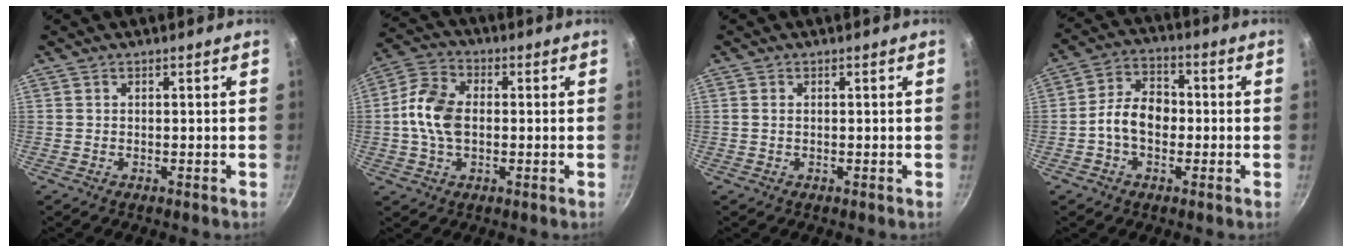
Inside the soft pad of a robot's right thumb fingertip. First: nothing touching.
{"total": 10.5, "force": [-0.3, 6.9, 7.9], "torque": [-0.145, 0.021, -0.017]}
{"total": 0.8, "force": [0.1, 0.5, 0.7], "torque": [-0.014, 0.001, 0.001]}
{"total": 7.9, "force": [-1.3, 5.5, 5.5], "torque": [-0.071, 0.031, -0.034]}